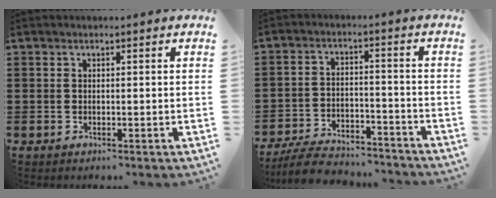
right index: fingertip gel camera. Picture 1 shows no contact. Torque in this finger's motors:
{"motor_torque": [-0.52, 0.57, 0.32, 0.10]}